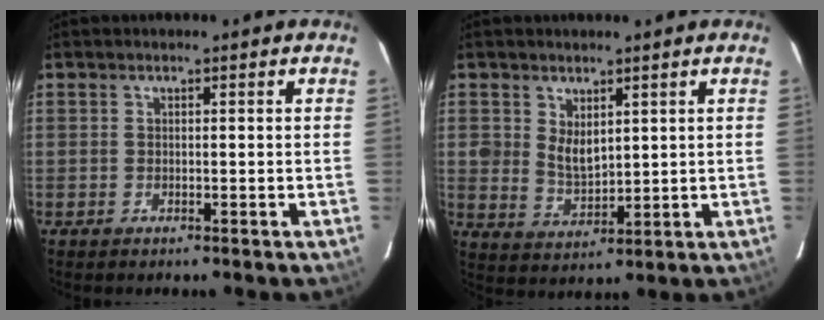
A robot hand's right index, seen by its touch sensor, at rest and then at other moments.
{"total": 5.2, "force": [2.3, 3.5, 3.1], "torque": [-0.054, -0.006, 0.050]}